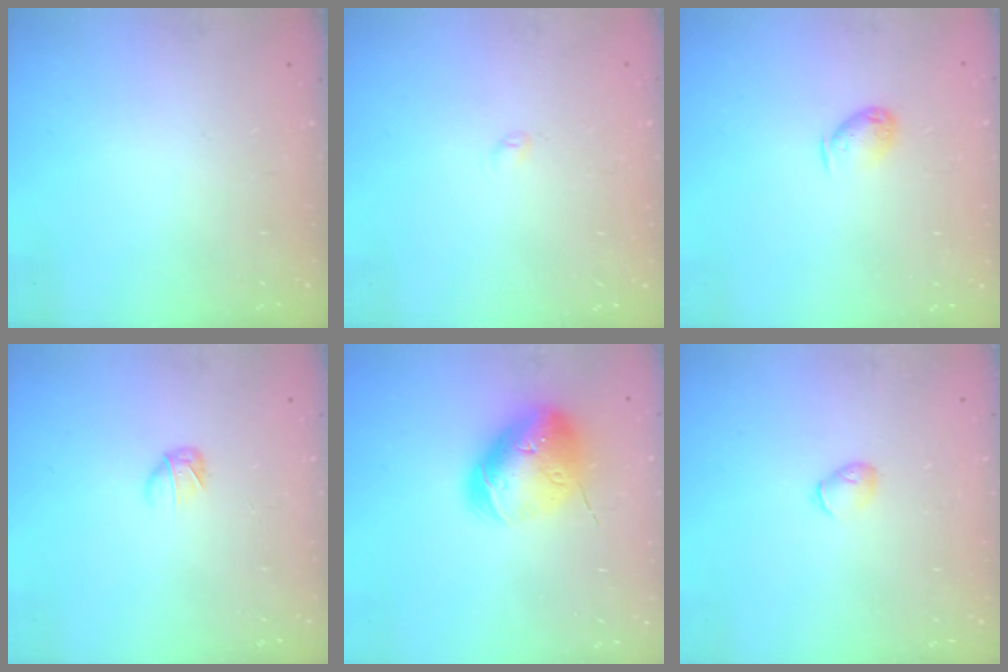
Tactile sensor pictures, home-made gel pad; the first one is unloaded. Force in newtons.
{"total": 2.3, "press": 2.3, "slide": 0.3}
{"total": 6.2, "press": 6.1, "slide": 1.3}
{"total": 3.3, "press": 3.2, "slide": 0.7}
{"total": 18.5, "press": 18.3, "slide": 2.7}
{"total": 4.1, "press": 4.0, "slide": 1.0}